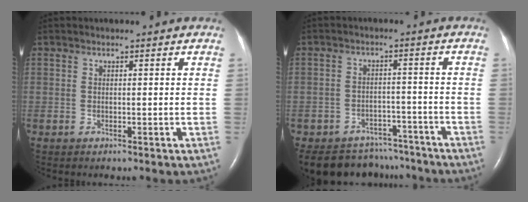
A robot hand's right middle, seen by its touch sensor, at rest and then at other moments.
{"total": 12.3, "force": [-10.9, 5.3, 1.7], "torque": [-0.036, 0.012, -0.143]}